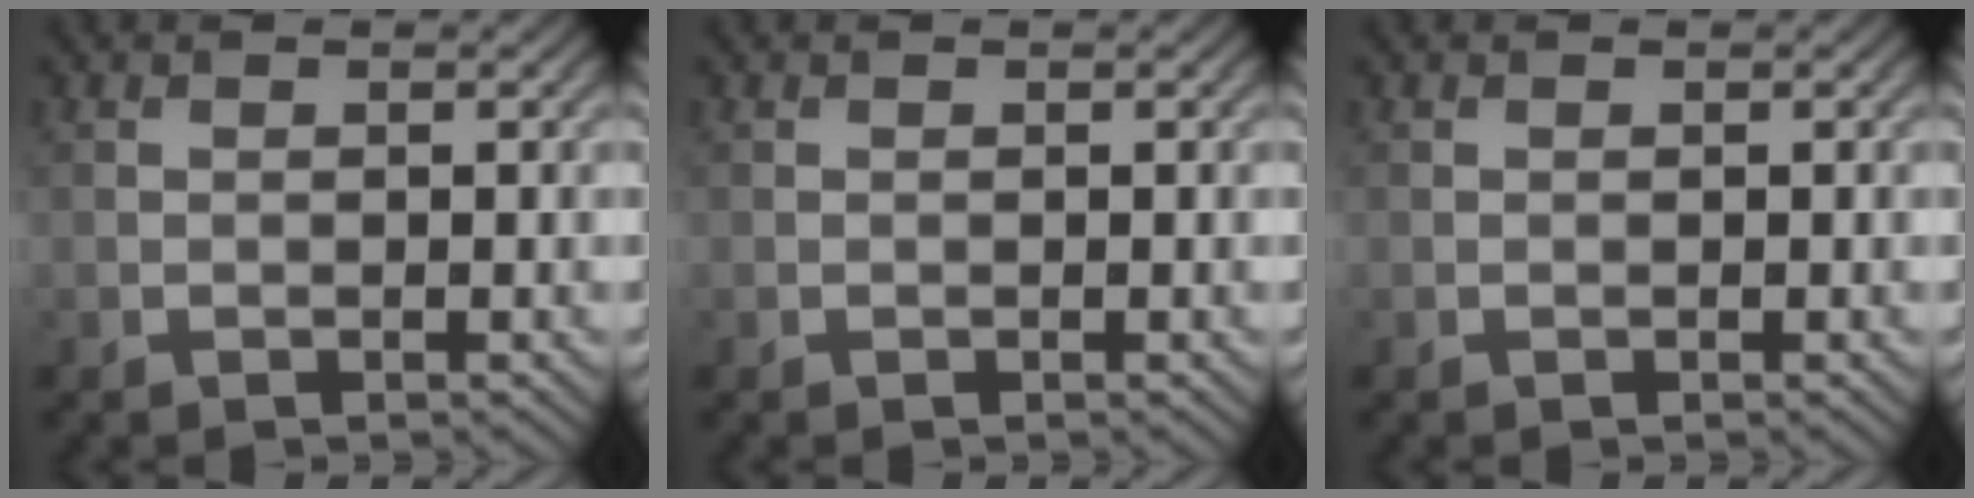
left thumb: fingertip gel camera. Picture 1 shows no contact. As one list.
[{"total": 0.0}, {"total": 0.0}]